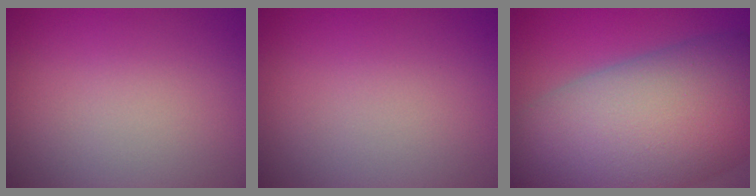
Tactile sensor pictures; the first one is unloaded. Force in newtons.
{"total": 0.0}
{"total": 17.3, "press": 17.3, "slide": 1.2}